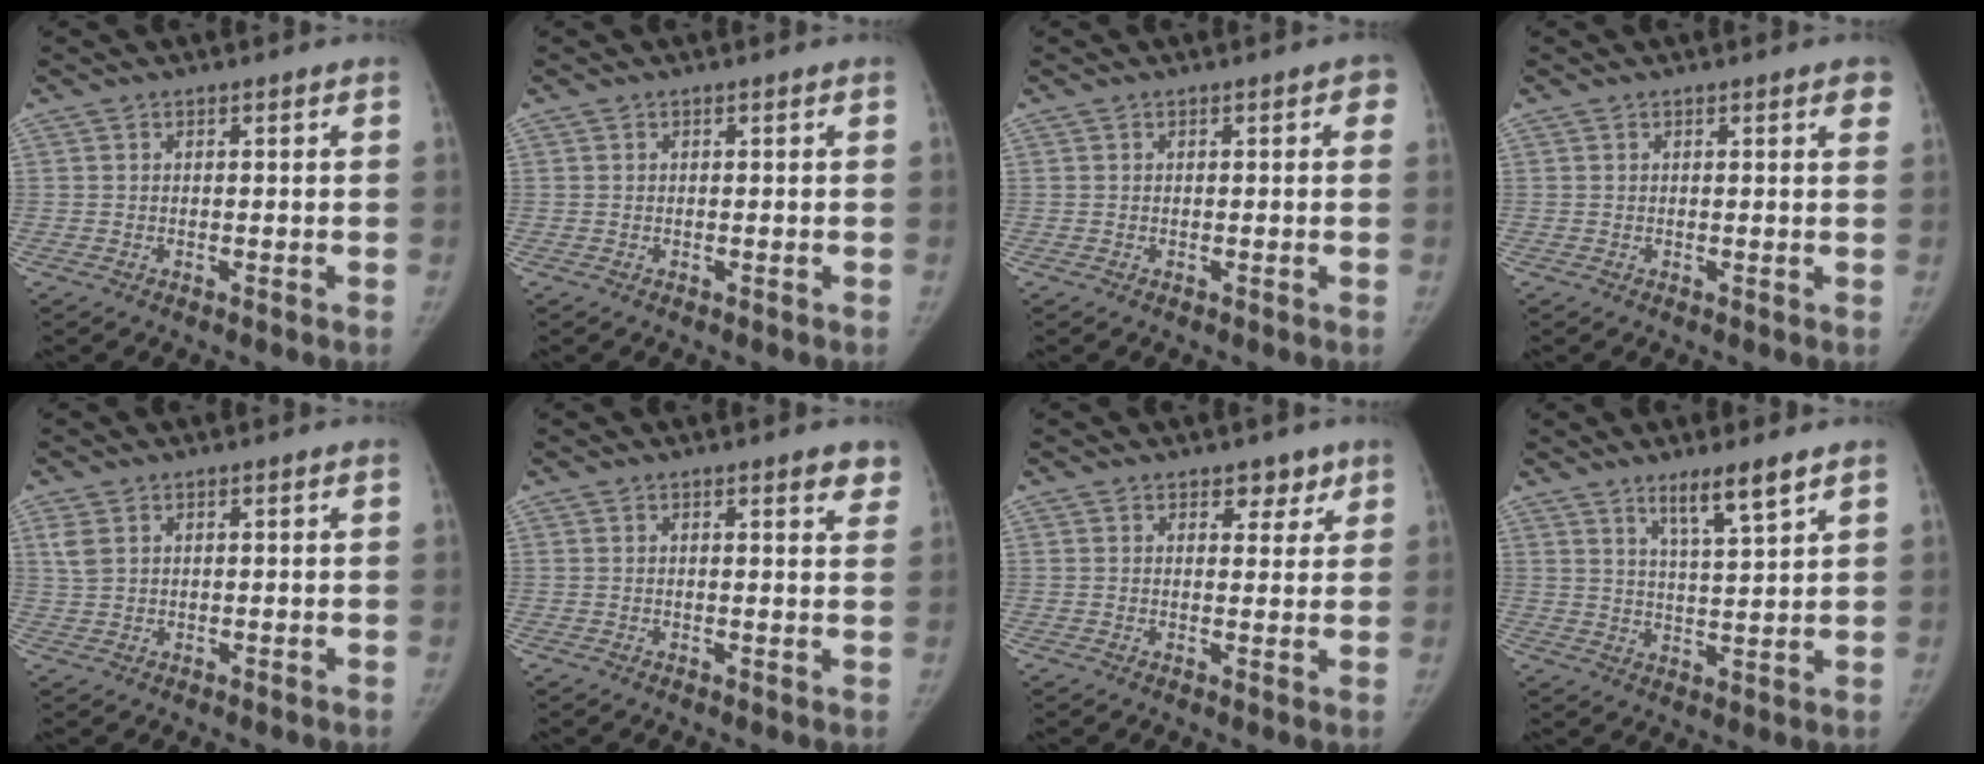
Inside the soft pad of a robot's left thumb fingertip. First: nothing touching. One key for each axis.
{"total": 0.0}
{"total": 1.8, "fx": 0.5, "fy": 0.8, "fz": 1.5, "tx": -0.005, "ty": 0.003, "tz": 0.000}
{"total": 1.9, "fx": 1.1, "fy": 0.5, "fz": 1.5, "tx": -0.010, "ty": -0.002, "tz": 0.009}
{"total": 2.6, "fx": 1.3, "fy": 1.7, "fz": 1.6, "tx": -0.036, "ty": 0.005, "tz": 0.035}
{"total": 3.7, "fx": 2.6, "fy": 1.1, "fz": 2.5, "tx": -0.013, "ty": -0.011, "tz": 0.027}
{"total": 3.7, "fx": 2.5, "fy": 2.2, "fz": 1.5, "tx": 0.009, "ty": -0.014, "tz": 0.034}
{"total": 6.9, "fx": 4.8, "fy": 0.4, "fz": 4.9, "tx": -0.085, "ty": -0.035, "tz": 0.085}